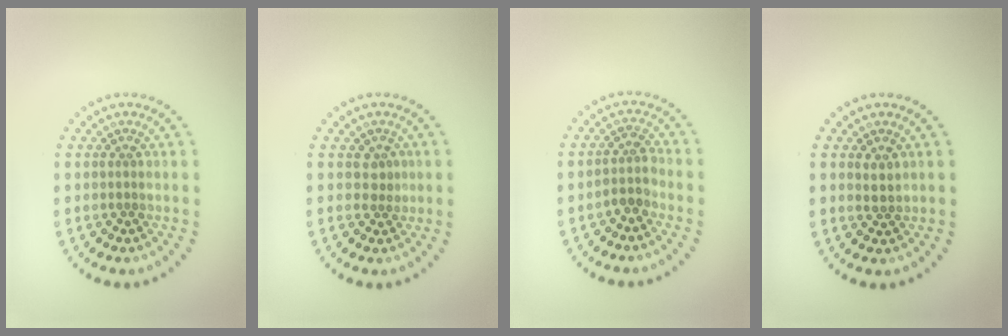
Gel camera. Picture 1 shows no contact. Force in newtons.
{"total": 1.3, "press": 1.0, "slide": 0.8}
{"total": 1.9, "press": 1.6, "slide": 1.0}
{"total": 1.1, "press": 1.0, "slide": 0.5}